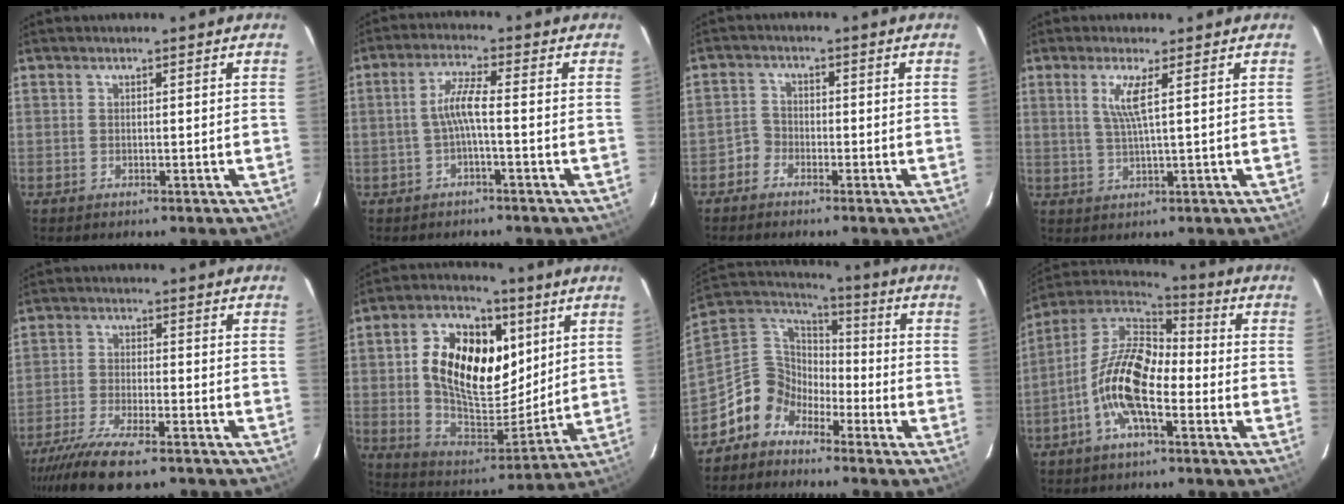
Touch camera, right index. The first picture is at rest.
{"total": 4.2, "force": [-1.1, 0.0, 4.0], "torque": [-0.086, 0.006, -0.021]}
{"total": 2.5, "force": [-1.8, 1.8, -0.2], "torque": [0.004, 0.010, -0.037]}
{"total": 4.2, "force": [1.6, -0.5, 3.9], "torque": [-0.076, -0.006, 0.031]}
{"total": 12.4, "force": [-9.7, 3.0, 7.1], "torque": [-0.165, -0.036, -0.174]}
{"total": 19.6, "force": [4.8, 11.4, 15.2], "torque": [-0.284, 0.013, 0.087]}
{"total": 10.0, "force": [-6.6, 7.2, 2.1], "torque": [-0.063, 0.043, -0.146]}
{"total": 13.6, "force": [-4.7, 5.5, 11.5], "torque": [-0.231, 0.004, -0.100]}